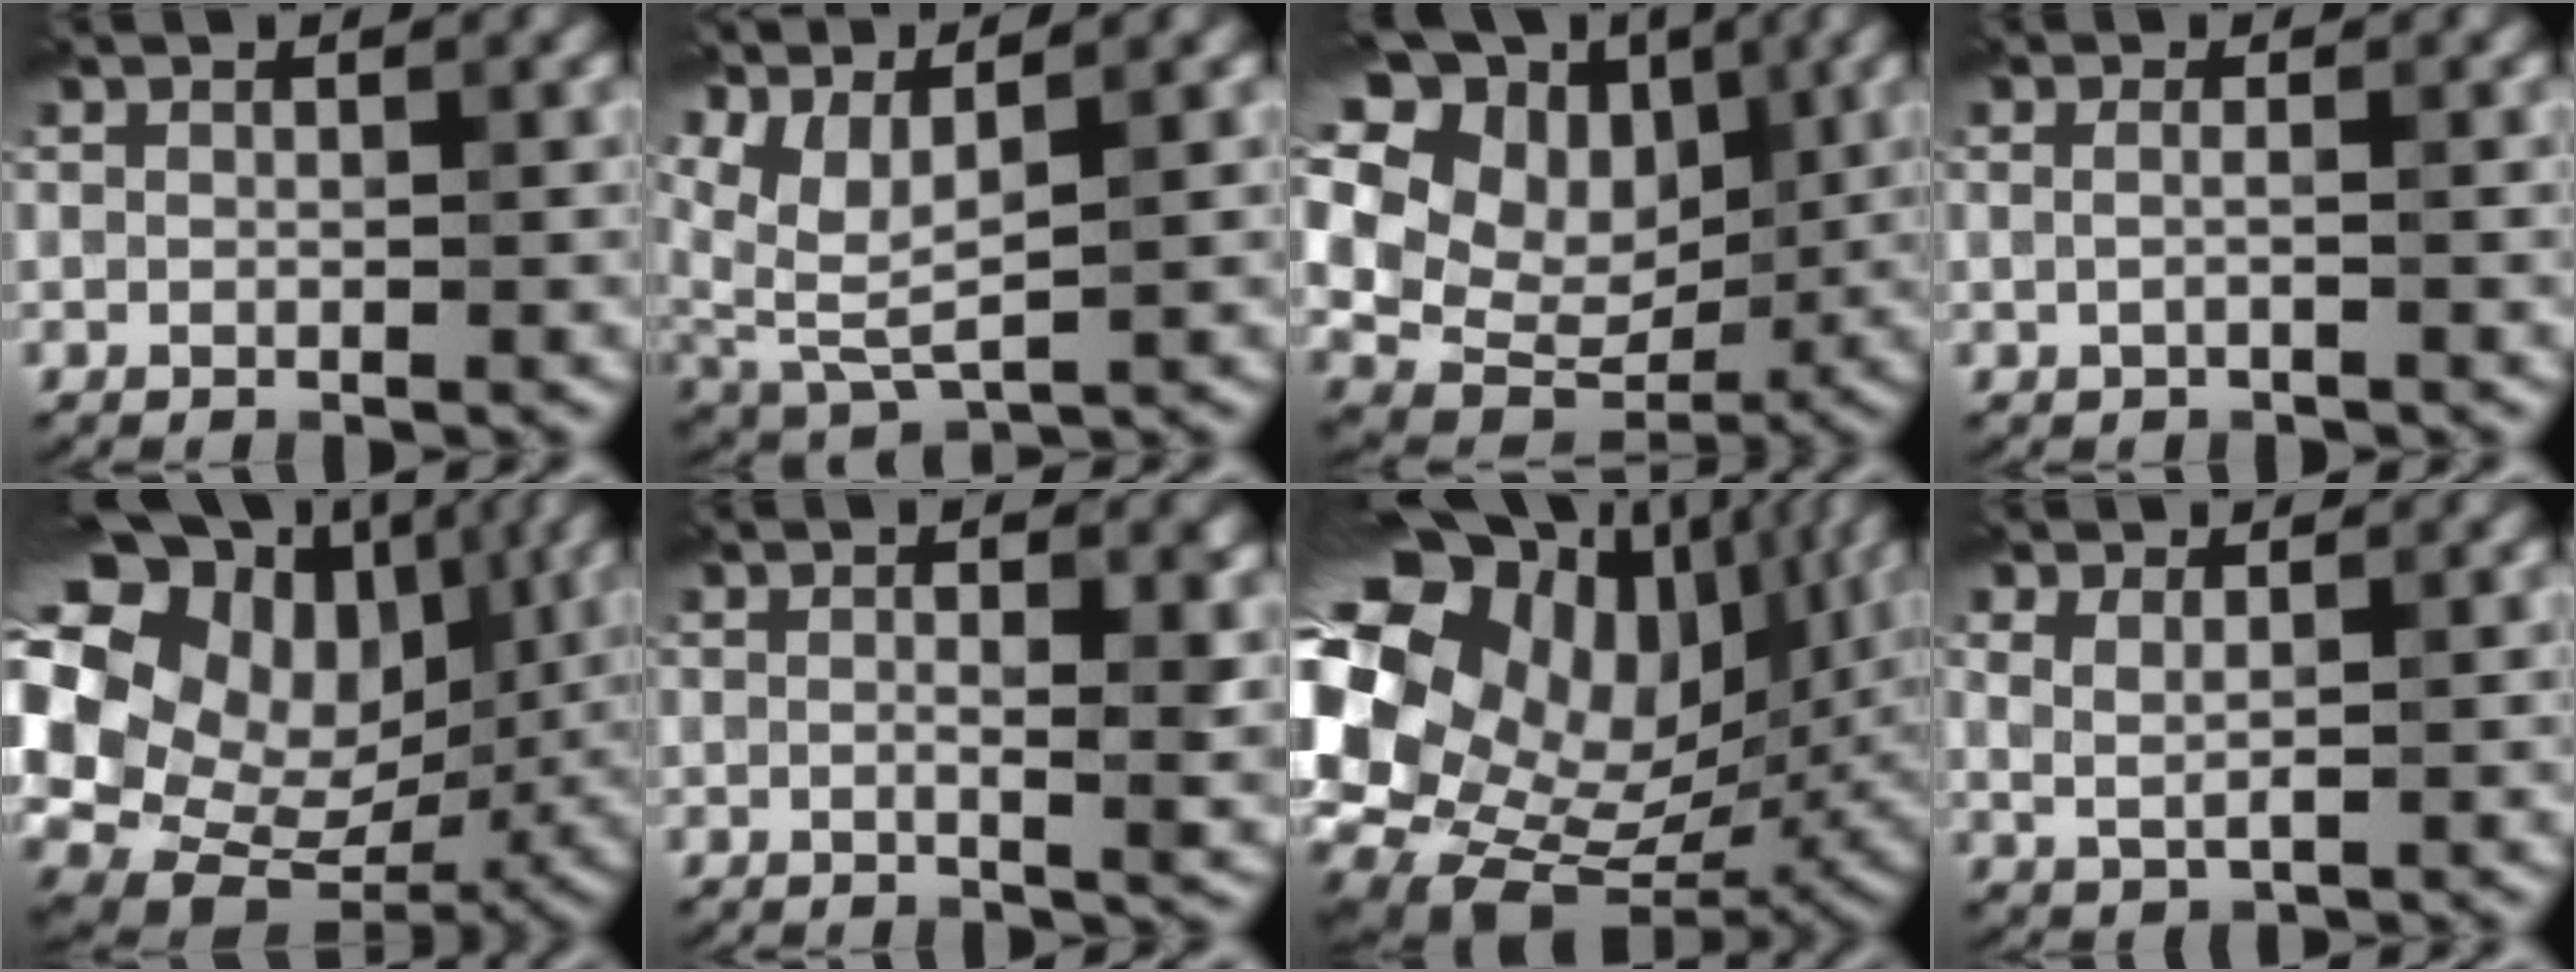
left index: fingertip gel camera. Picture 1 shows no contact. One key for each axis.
{"total": 4.8, "fx": 2.8, "fy": 1.5, "fz": 3.6, "tx": -0.097, "ty": -0.004, "tz": 0.070}
{"total": 12.2, "fx": 4.7, "fy": 8.8, "fz": 7.1, "tx": -0.150, "ty": 0.041, "tz": 0.081}
{"total": 0.9, "fx": 0.0, "fy": 0.1, "fz": 0.9, "tx": -0.016, "ty": -0.003, "tz": -0.010}
{"total": 17.1, "fx": 3.5, "fy": 13.2, "fz": 10.3, "tx": -0.206, "ty": 0.017, "tz": 0.078}
{"total": 4.5, "fx": 0.6, "fy": 1.4, "fz": 4.2, "tx": -0.057, "ty": 0.009, "tz": -0.001}
{"total": 19.5, "fx": 1.6, "fy": 13.5, "fz": 13.9, "tx": -0.282, "ty": 0.011, "tz": 0.055}
{"total": 2.0, "fx": 0.8, "fy": 1.0, "fz": 1.5, "tx": -0.033, "ty": 0.004, "tz": 0.019}